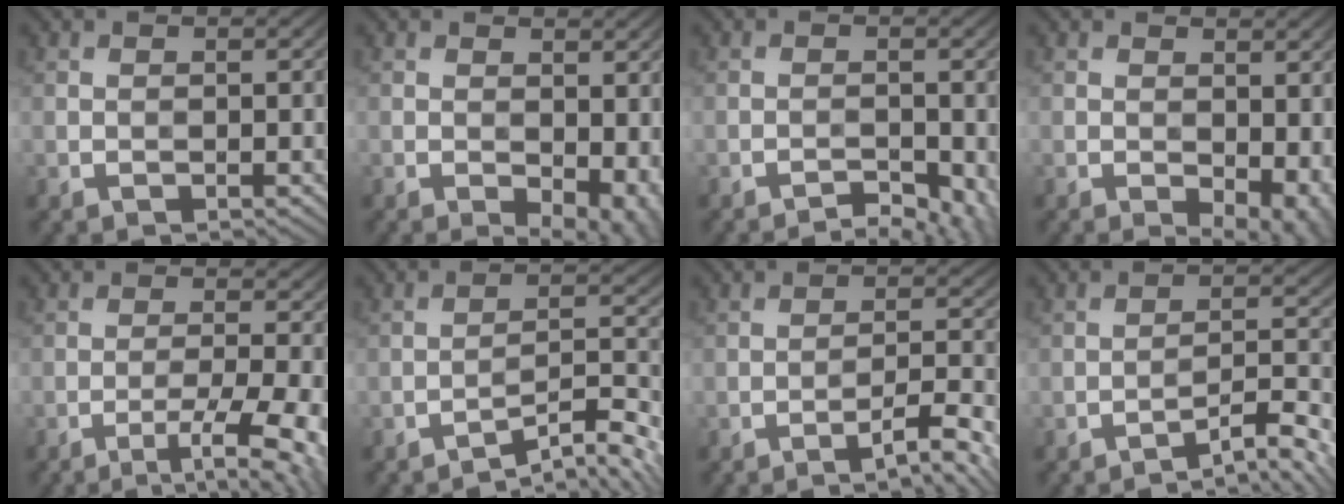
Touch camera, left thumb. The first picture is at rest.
{"total": 6.2, "force": [-1.3, 3.5, 5.0], "torque": [-0.065, -0.013, -0.014]}
{"total": 3.7, "force": [-2.7, 1.0, 2.2], "torque": [-0.039, 0.001, -0.039]}
{"total": 6.0, "force": [-1.2, 3.4, 4.8], "torque": [-0.065, -0.014, -0.012]}
{"total": 6.8, "force": [-3.4, 1.3, 5.8], "torque": [-0.095, -0.003, -0.048]}
{"total": 7.8, "force": [-6.1, 1.4, 4.8], "torque": [-0.074, 0.015, -0.100]}
{"total": 6.7, "force": [-4.4, 1.0, 5.0], "torque": [-0.079, 0.015, -0.067]}
{"total": 7.0, "force": [-5.3, 1.1, 4.4], "torque": [-0.069, 0.020, -0.083]}